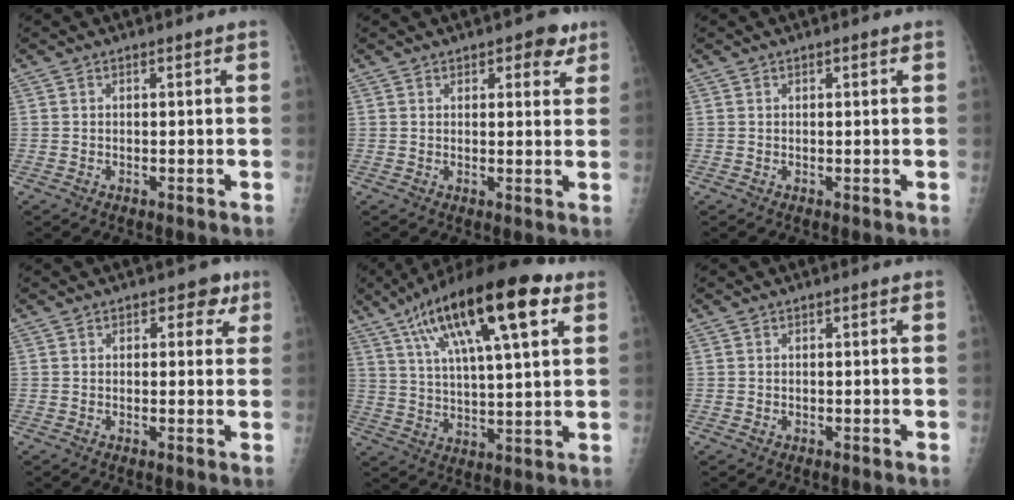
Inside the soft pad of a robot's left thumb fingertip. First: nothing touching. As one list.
[{"total": 4.6, "force": [2.7, 2.4, 2.9], "torque": [-0.009, -0.010, 0.030]}, {"total": 0.6, "force": [0.3, 0.2, 0.5], "torque": [-0.006, 0.001, 0.004]}, {"total": 4.1, "force": [1.9, 2.7, 2.4], "torque": [0.004, -0.002, 0.016]}, {"total": 23.0, "force": [11.1, 6.7, 19.0], "torque": [-0.308, -0.003, 0.183]}, {"total": 0.5, "force": [-0.1, 0.4, 0.3], "torque": [-0.003, 0.004, 0.000]}]